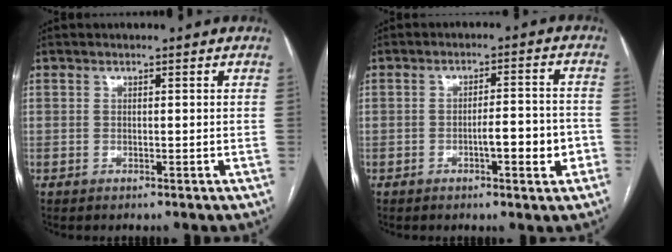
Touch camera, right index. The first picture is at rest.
{"total": 6.5, "force": [-2.5, 1.4, 5.9], "torque": [-0.084, 0.014, -0.031]}